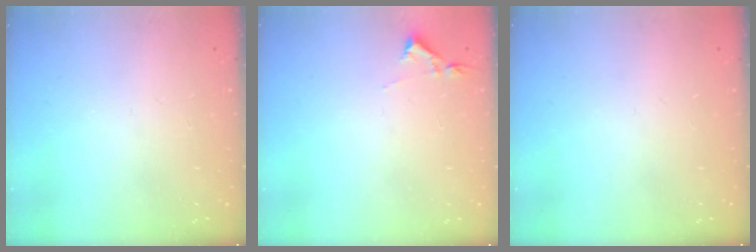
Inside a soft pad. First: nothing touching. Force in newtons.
{"total": 2.9, "press": 2.9, "slide": 0.5}
{"total": 0.0}